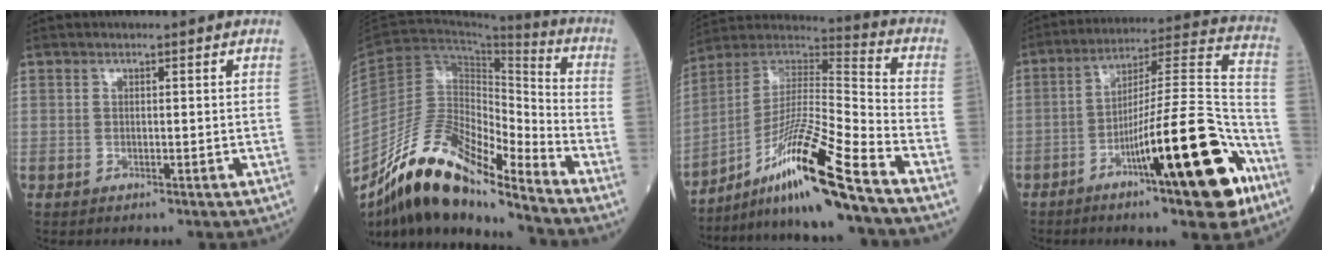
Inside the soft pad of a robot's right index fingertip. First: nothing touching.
{"total": 15.1, "force": [-12.2, 3.4, 8.3], "torque": [-0.151, 0.031, -0.218]}
{"total": 16.4, "force": [-10.6, -1.0, 12.5], "torque": [-0.236, 0.007, -0.187]}
{"total": 19.6, "force": [-9.5, 2.1, 17.1], "torque": [-0.246, 0.011, -0.141]}